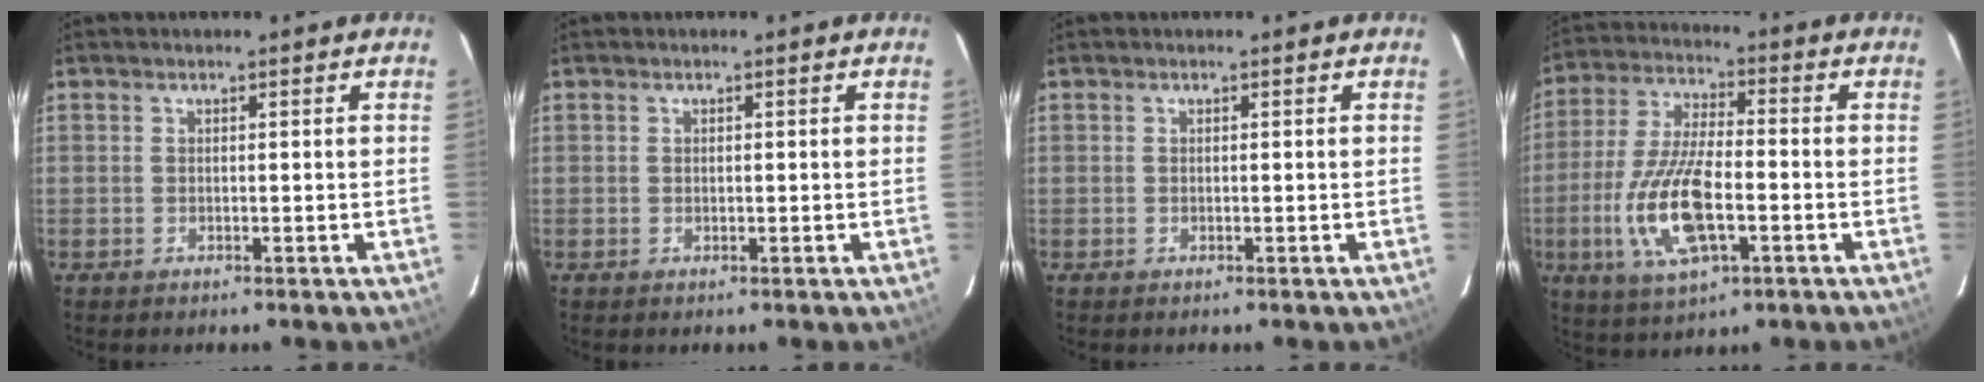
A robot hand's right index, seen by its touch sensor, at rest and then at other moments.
{"total": 0.0}
{"total": 0.0}
{"total": 15.2, "force": [-4.4, 5.8, 13.3], "torque": [-0.284, -0.009, -0.080]}